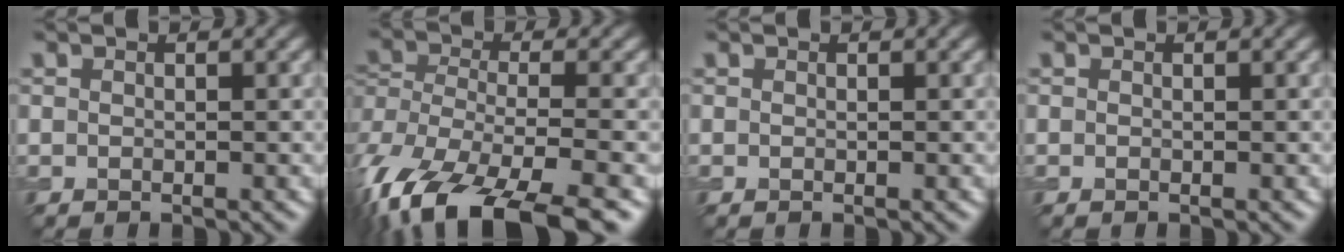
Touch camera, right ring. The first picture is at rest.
{"total": 13.8, "force": [-8.9, 5.8, 8.9], "torque": [-0.208, -0.043, -0.138]}
{"total": 0.0}
{"total": 0.0}